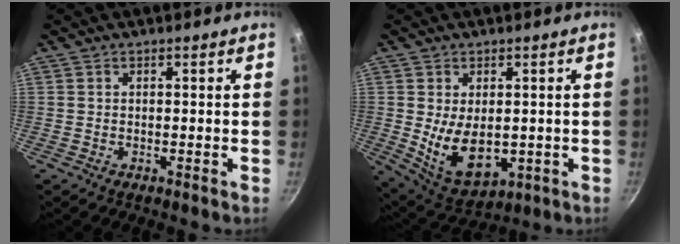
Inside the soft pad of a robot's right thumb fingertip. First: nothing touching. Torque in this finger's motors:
{"motor_torque": [-0.25, 0.70, -0.04, 0.13, 0.15]}